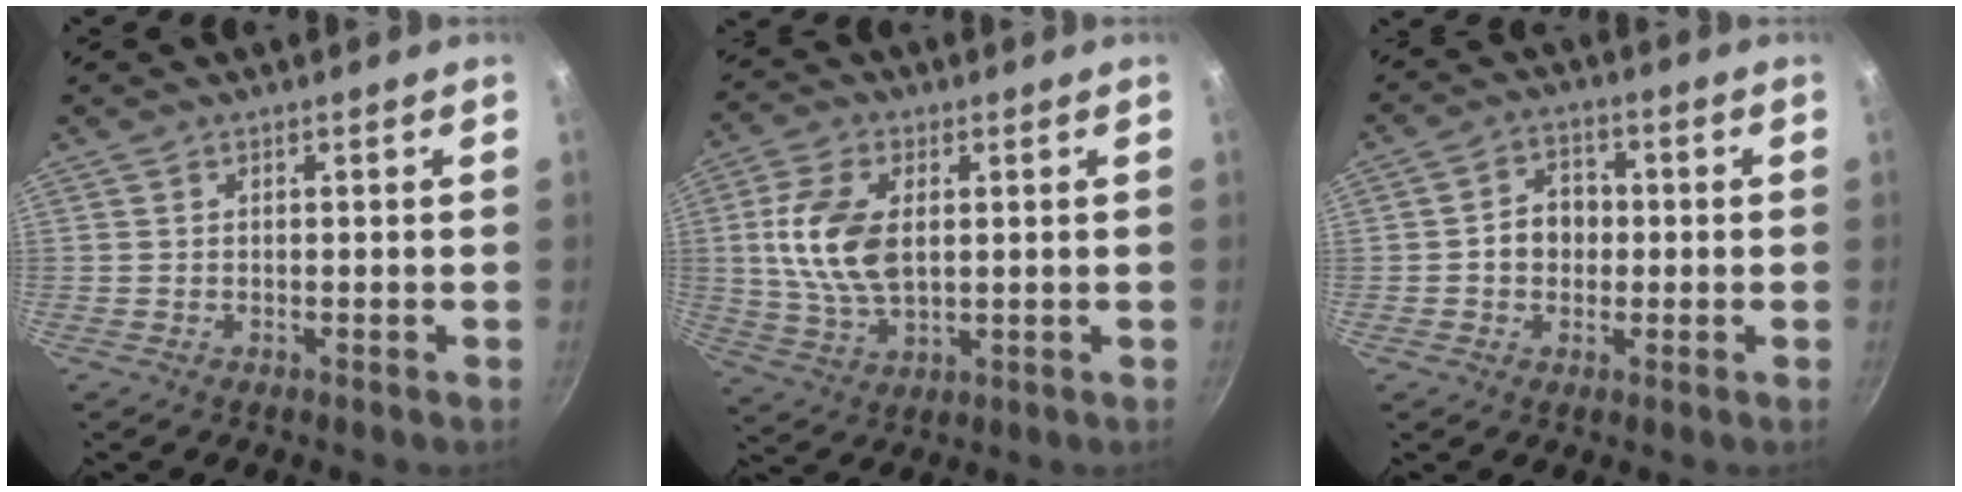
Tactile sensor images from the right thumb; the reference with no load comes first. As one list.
[{"total": 12.4, "force": [1.7, 7.1, 10.0], "torque": [-0.190, -0.003, 0.033]}, {"total": 6.4, "force": [-0.3, 5.3, 3.7], "torque": [-0.028, 0.014, -0.012]}]